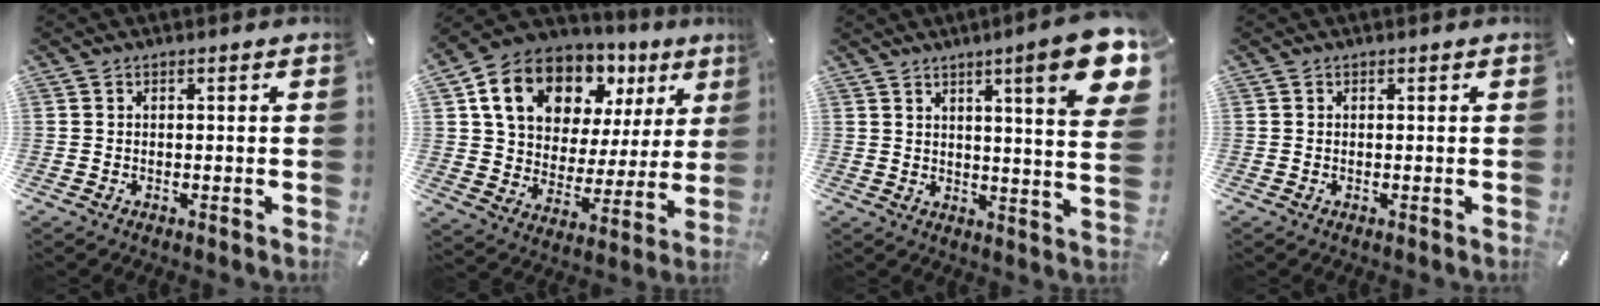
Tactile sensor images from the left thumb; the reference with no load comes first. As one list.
[{"total": 16.3, "force": [9.4, 11.1, 7.2], "torque": [-0.141, -0.044, 0.174]}, {"total": 14.3, "force": [7.0, 1.8, 12.3], "torque": [-0.175, -0.037, 0.103]}, {"total": 0.0}]